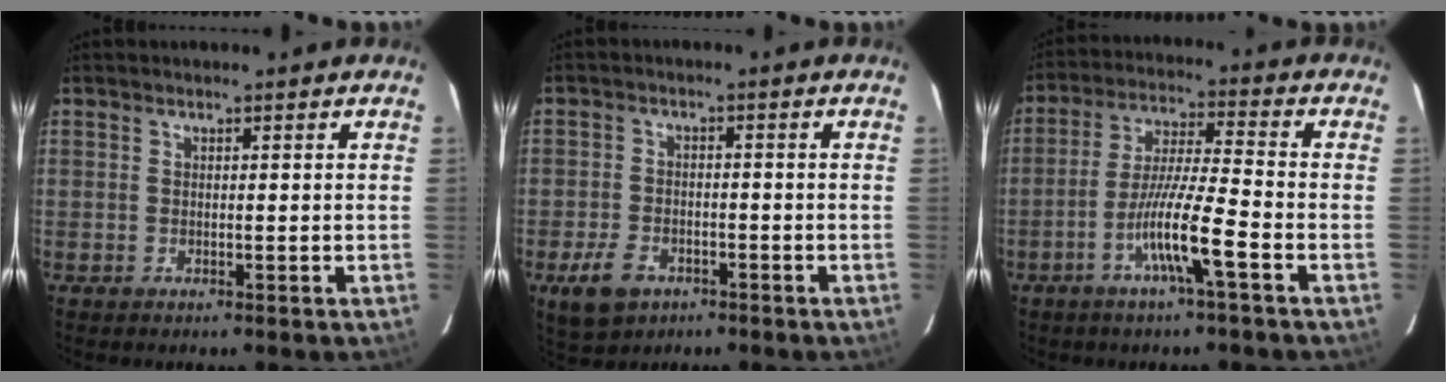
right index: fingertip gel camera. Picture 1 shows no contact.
{"total": 5.8, "force": [-3.0, 3.9, 3.0], "torque": [-0.064, -0.002, -0.042]}
{"total": 9.7, "force": [-4.3, -0.4, 8.7], "torque": [-0.166, -0.001, -0.085]}